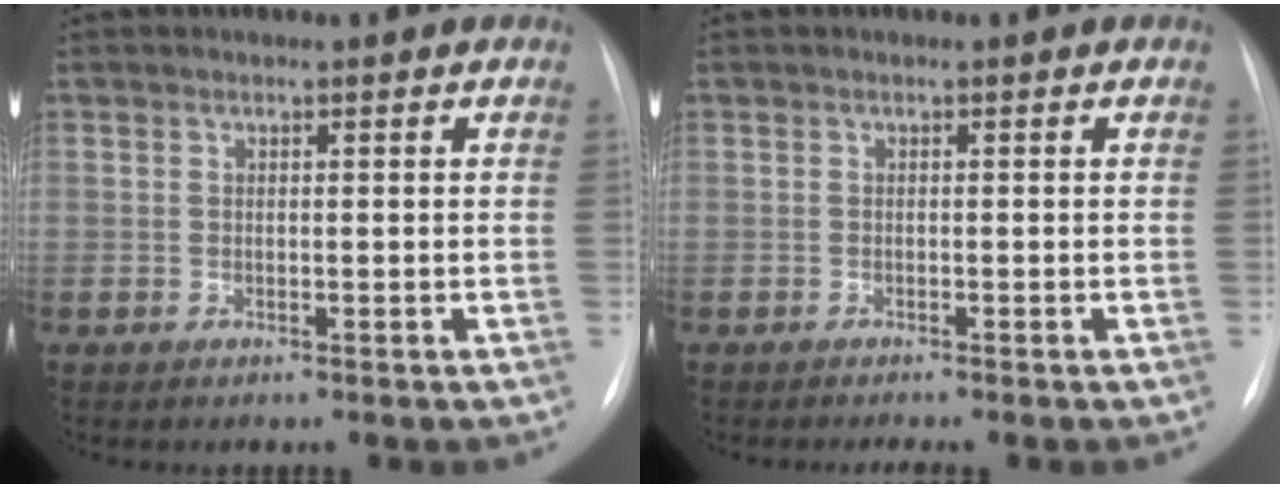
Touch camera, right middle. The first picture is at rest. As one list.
[{"total": 1.8, "force": [-1.5, -0.2, 1.0], "torque": [-0.009, -0.001, -0.017]}]